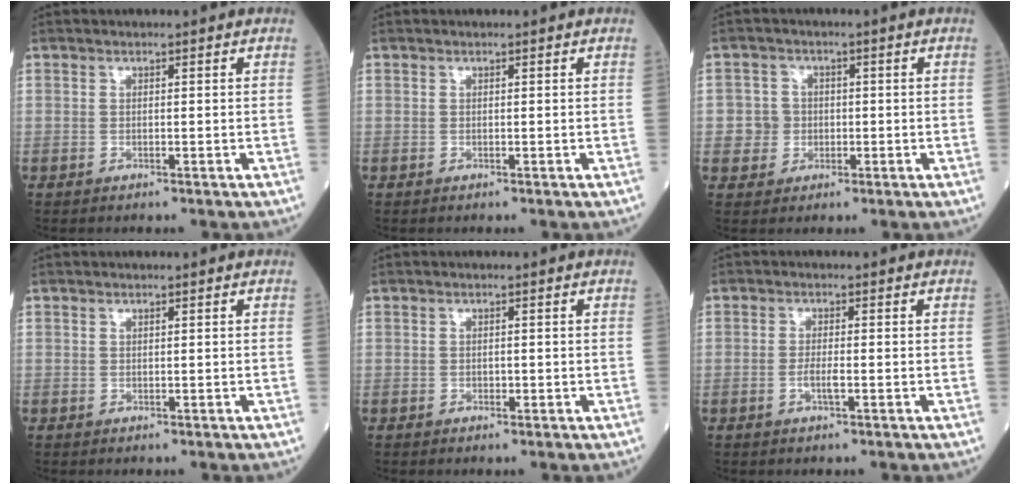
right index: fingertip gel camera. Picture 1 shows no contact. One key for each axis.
{"total": 0.0}
{"total": 3.7, "fx": -0.4, "fy": 3.7, "fz": 0.4, "tx": 0.000, "ty": 0.010, "tz": -0.007}
{"total": 0.0}
{"total": 0.7, "fx": -0.3, "fy": 0.4, "fz": 0.5, "tx": -0.010, "ty": 0.000, "tz": -0.004}
{"total": 1.9, "fx": -0.7, "fy": 0.2, "fz": 1.8, "tx": -0.038, "ty": -0.002, "tz": -0.014}